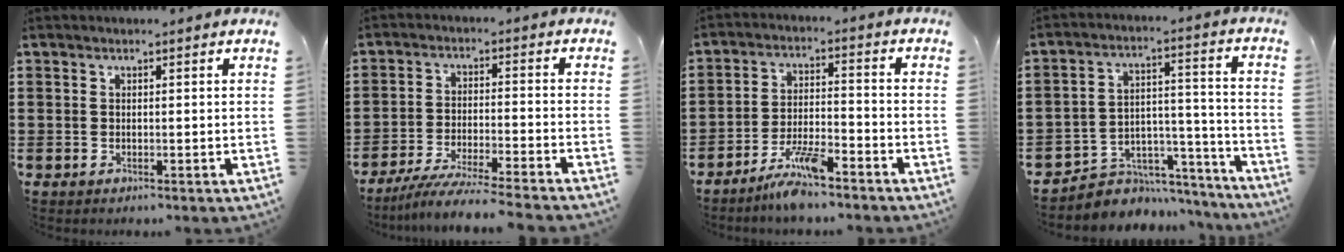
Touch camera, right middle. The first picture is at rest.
{"total": 6.0, "force": [-5.5, -0.6, 2.2], "torque": [-0.047, -0.019, -0.107]}
{"total": 6.6, "force": [-5.4, 0.9, 3.7], "torque": [-0.071, 0.000, -0.100]}
{"total": 5.3, "force": [-4.4, 2.8, 0.7], "torque": [-0.017, 0.016, -0.088]}